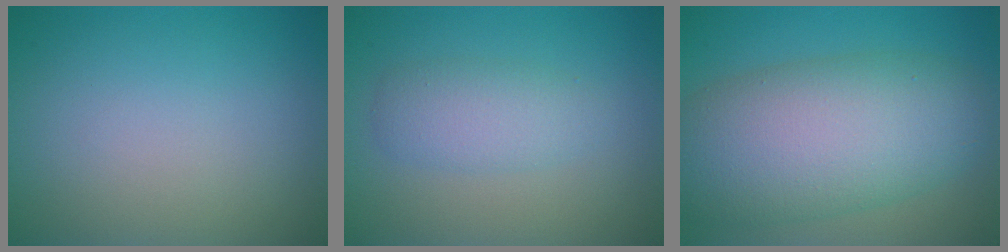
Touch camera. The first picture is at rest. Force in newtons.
{"total": 2.9, "press": 2.9, "slide": 0.1}
{"total": 10.7, "press": 10.7, "slide": 0.5}